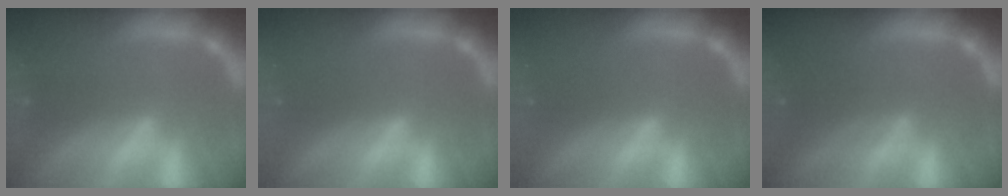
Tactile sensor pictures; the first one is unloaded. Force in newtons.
{"total": 0.0}
{"total": 0.0}
{"total": 3.0}